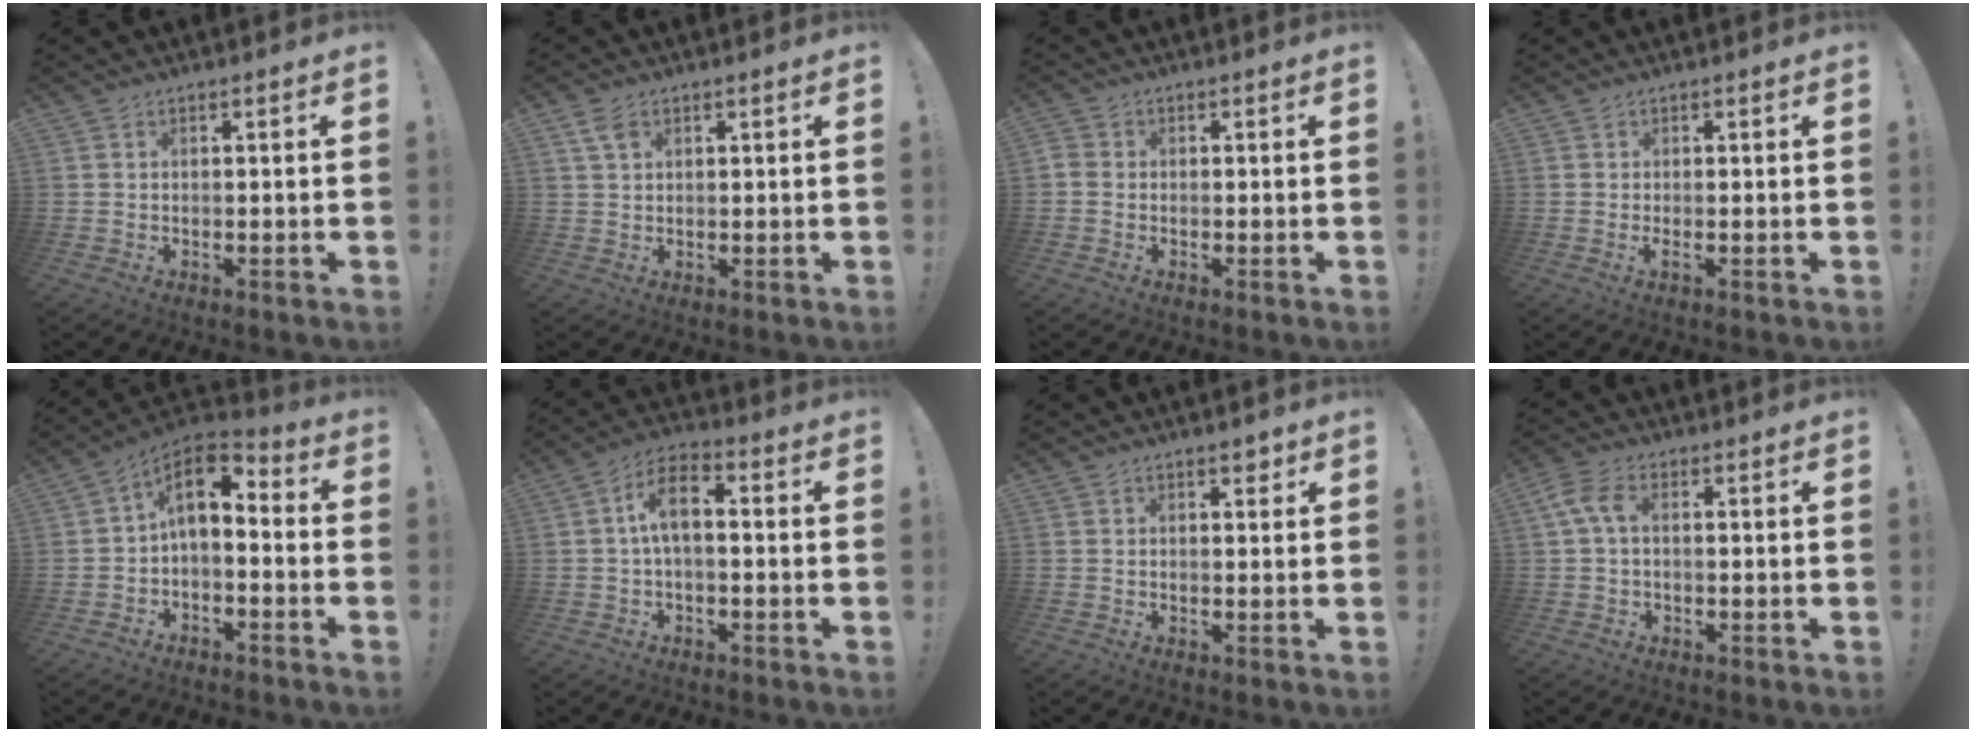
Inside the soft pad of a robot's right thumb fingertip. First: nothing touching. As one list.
[{"total": 3.9, "force": [1.9, 2.3, 2.5], "torque": [-0.049, 0.001, 0.038]}, {"total": 1.9, "force": [-0.5, 1.7, 0.9], "torque": [-0.017, 0.007, -0.008]}, {"total": 1.1, "force": [0.2, -0.3, 1.1], "torque": [-0.013, -0.008, 0.002]}, {"total": 7.4, "force": [1.1, 4.2, 6.0], "torque": [-0.107, 0.001, 0.026]}, {"total": 8.3, "force": [0.5, 3.8, 7.3], "torque": [-0.144, 0.011, 0.011]}, {"total": 1.6, "force": [1.1, 0.8, 0.9], "torque": [0.004, -0.007, 0.015]}, {"total": 5.5, "force": [0.6, 2.9, 4.6], "torque": [-0.101, 0.007, 0.012]}]